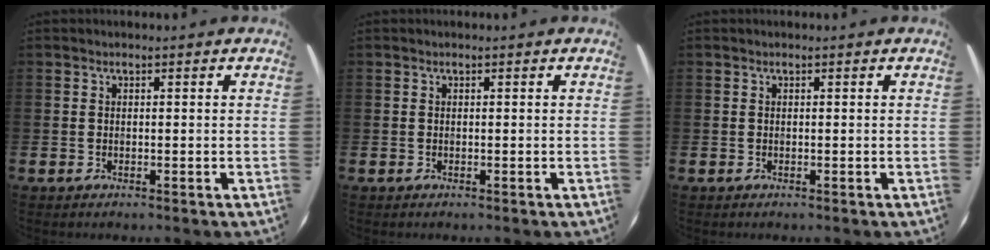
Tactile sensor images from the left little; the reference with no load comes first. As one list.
[{"total": 0.0}, {"total": 0.0}]